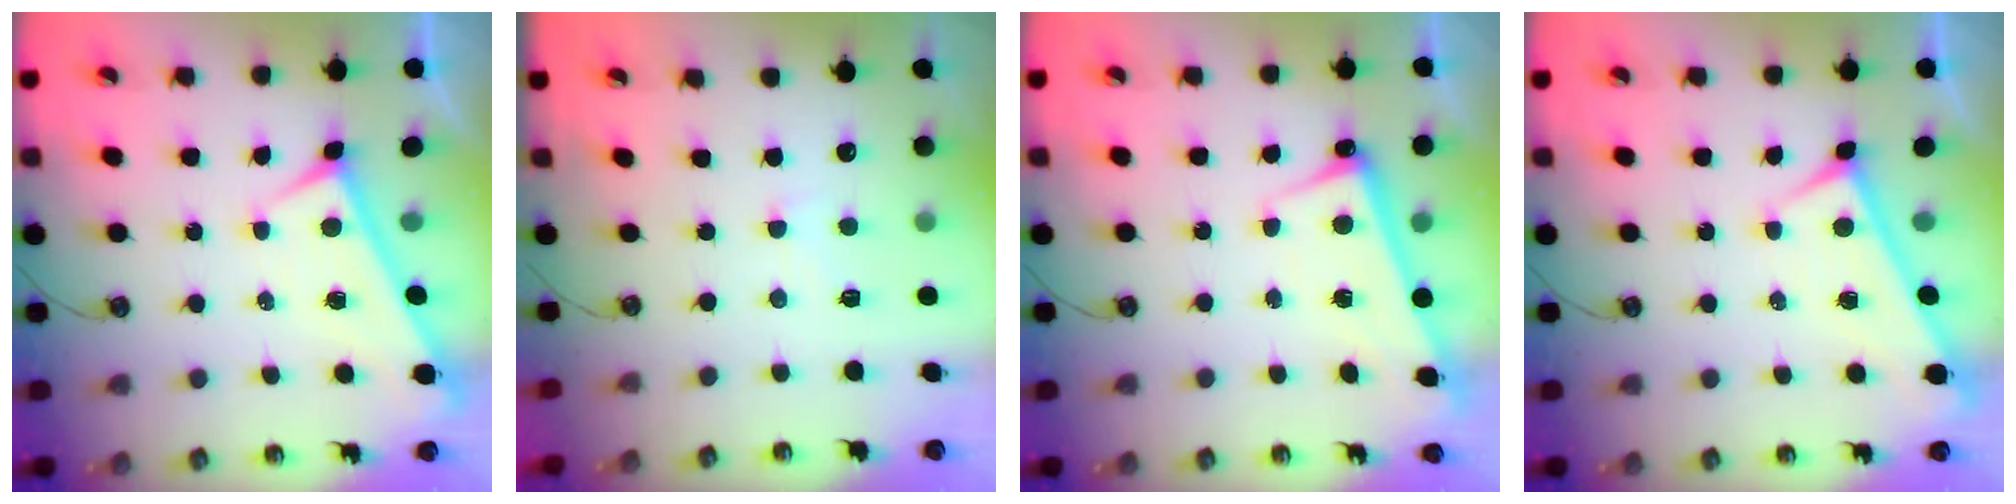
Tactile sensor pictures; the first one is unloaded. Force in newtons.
{"total": 0.8, "press": 0.1, "slide": 0.8}
{"total": 2.8, "press": 2.6, "slide": 0.9}
{"total": 0.0}